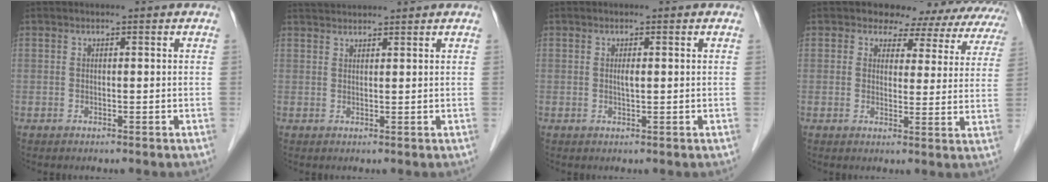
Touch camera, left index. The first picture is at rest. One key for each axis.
{"total": 3.7, "fx": 3.6, "fy": -0.1, "fz": 0.7, "tx": -0.014, "ty": 0.033, "tz": 0.068}
{"total": 1.0, "fx": 0.1, "fy": 0.1, "fz": 1.0, "tx": -0.021, "ty": -0.002, "tz": 0.001}
{"total": 13.7, "fx": 12.0, "fy": 6.3, "fz": 2.1, "tx": 0.008, "ty": -0.013, "tz": 0.094}